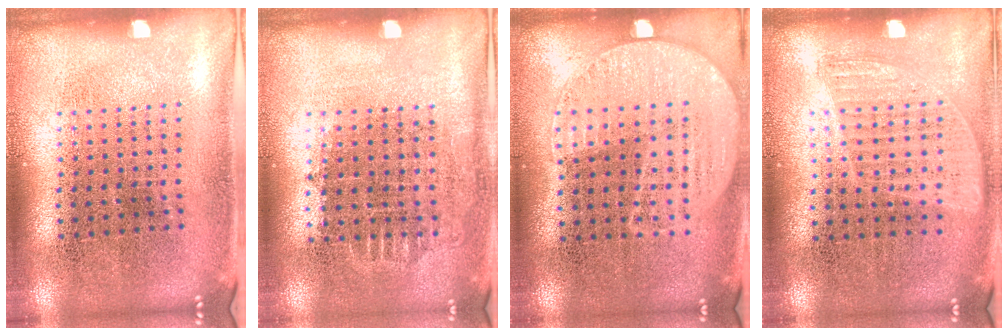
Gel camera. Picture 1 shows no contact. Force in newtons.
{"total": 0.7, "press": 0.7, "slide": 0.2}
{"total": 1.1, "press": 1.0, "slide": 0.5}
{"total": 0.8, "press": 0.8, "slide": 0.3}